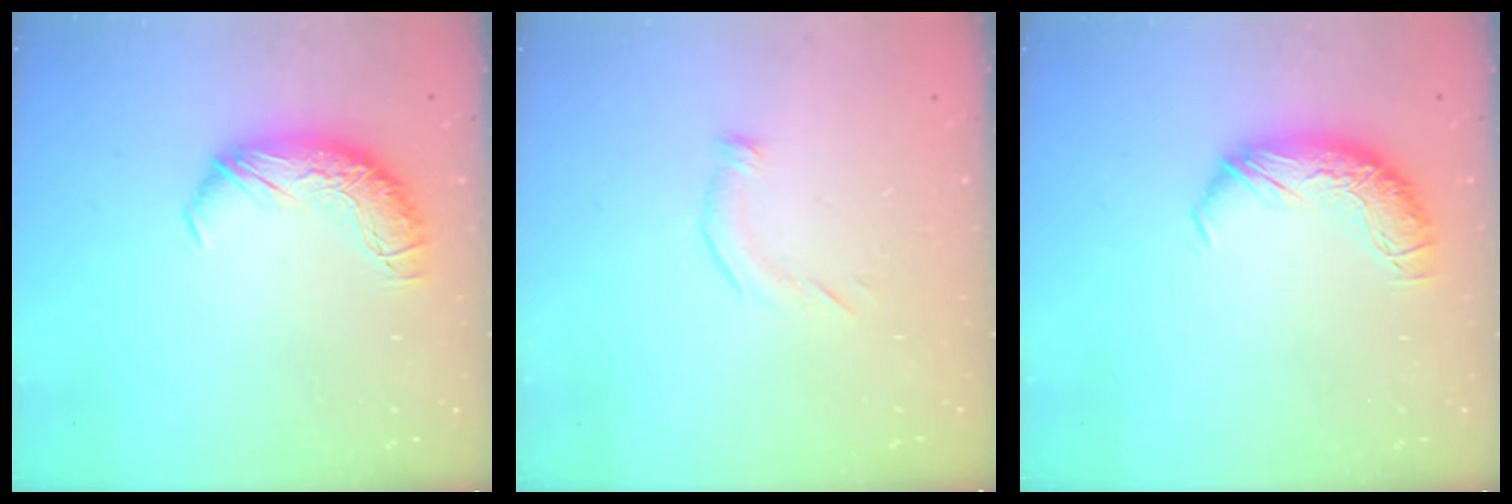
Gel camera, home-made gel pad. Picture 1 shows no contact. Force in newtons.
{"total": 4.4, "press": 4.4, "slide": 0.6}
{"total": 0.0}